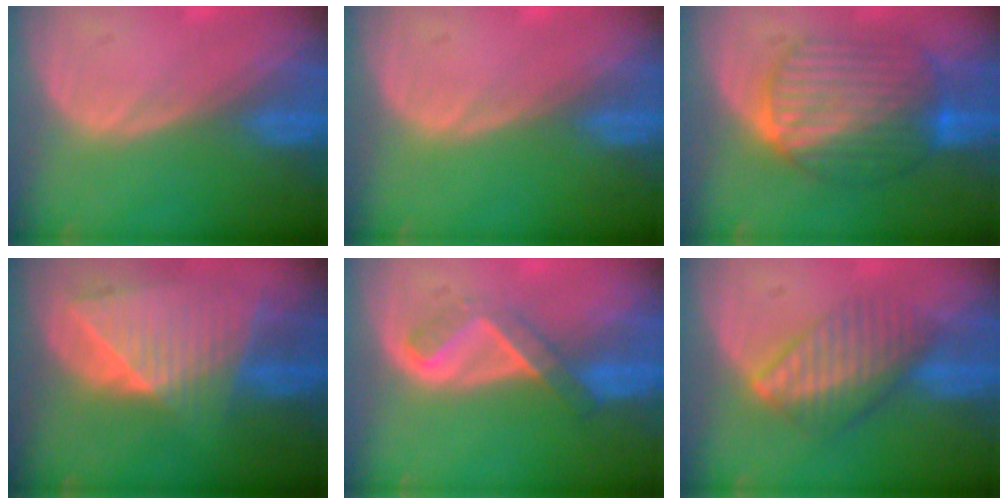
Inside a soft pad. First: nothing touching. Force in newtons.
{"total": 0.0}
{"total": 10.2, "press": 10.2, "slide": 0.9}
{"total": 9.1, "press": 8.0, "slide": 4.3}
{"total": 5.2, "press": 4.4, "slide": 2.8}
{"total": 6.4, "press": 6.2, "slide": 1.7}